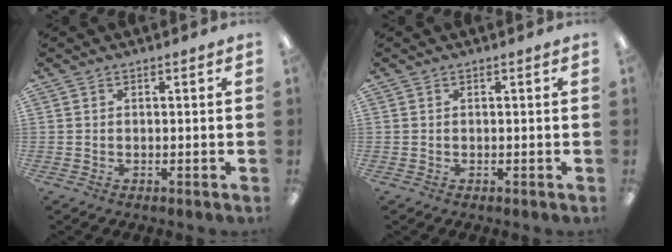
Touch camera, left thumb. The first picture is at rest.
{"total": 0.0}